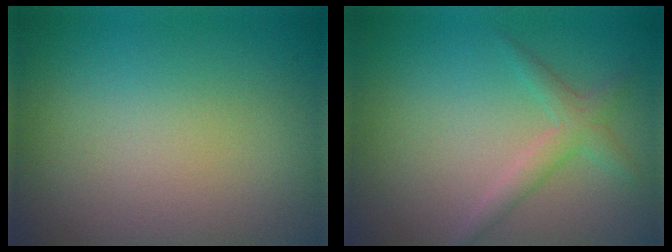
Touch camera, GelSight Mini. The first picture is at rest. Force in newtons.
{"total": 2.0, "press": 2.0, "slide": 0.1}